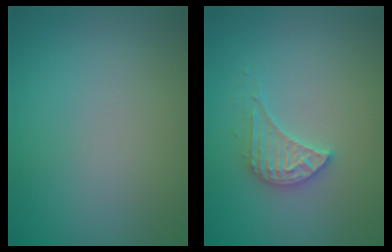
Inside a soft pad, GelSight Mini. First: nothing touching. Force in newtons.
{"total": 2.6, "press": 2.6, "slide": 0.2}